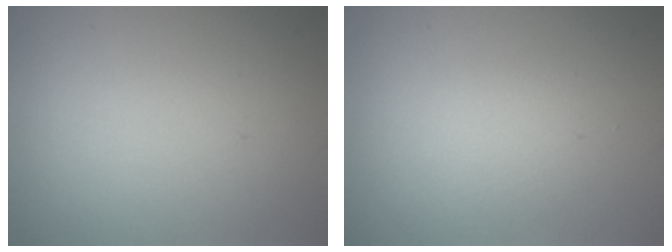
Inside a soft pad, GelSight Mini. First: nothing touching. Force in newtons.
{"total": 1.6, "press": 1.6, "slide": 0.1}